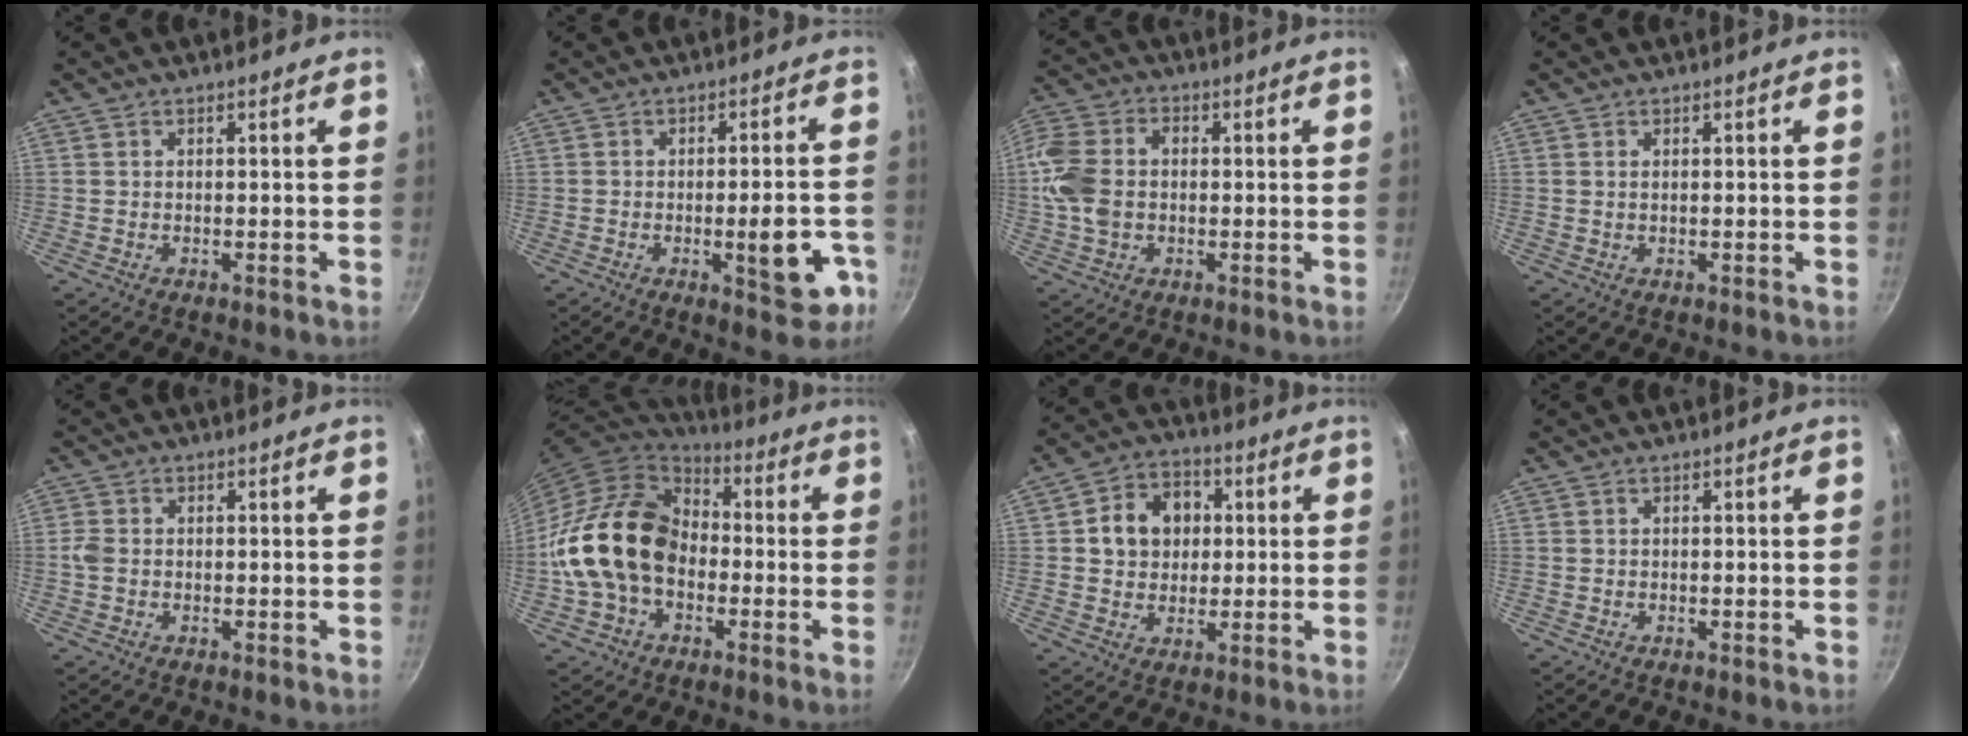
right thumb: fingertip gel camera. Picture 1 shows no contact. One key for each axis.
{"total": 9.7, "fx": -3.4, "fy": 3.4, "fz": 8.5, "tx": -0.083, "ty": 0.021, "tz": -0.039}
{"total": 12.8, "fx": -0.2, "fy": 9.5, "fz": 8.6, "tx": -0.174, "ty": 0.018, "tz": -0.018}
{"total": 0.5, "fx": 0.2, "fy": 0.2, "fz": 0.4, "tx": -0.007, "ty": 0.001, "tz": 0.004}
{"total": 2.5, "fx": -0.3, "fy": 2.0, "fz": 1.5, "tx": -0.034, "ty": 0.004, "tz": -0.009}
{"total": 19.1, "fx": -2.4, "fy": 14.4, "fz": 12.3, "tx": -0.196, "ty": 0.046, "tz": -0.055}
{"total": 10.4, "fx": 1.8, "fy": 8.6, "fz": 5.5, "tx": -0.059, "ty": 0.011, "tz": 0.019}
{"total": 0.0}